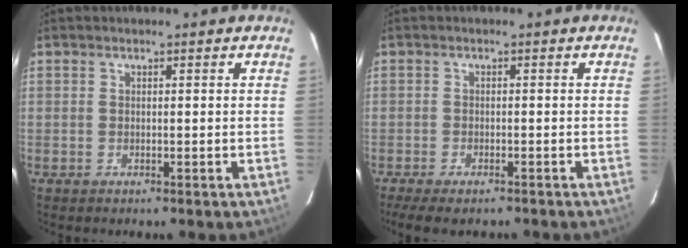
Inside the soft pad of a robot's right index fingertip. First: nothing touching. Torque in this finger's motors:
{"motor_torque": [0.91, -0.88, 0.24, 0.06]}